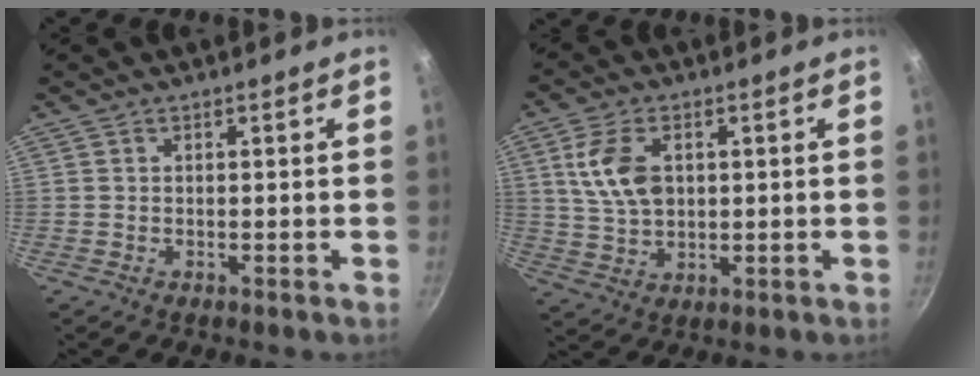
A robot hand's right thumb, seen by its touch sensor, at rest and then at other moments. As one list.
[{"total": 9.3, "force": [2.1, 5.9, 6.8], "torque": [-0.119, -0.005, 0.041]}]